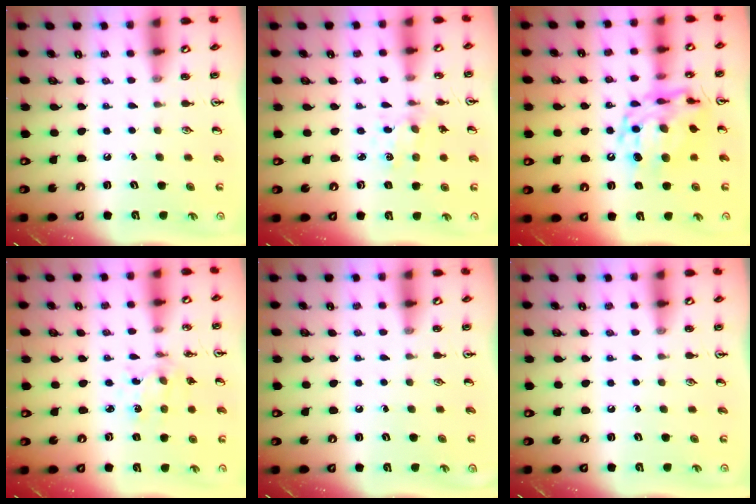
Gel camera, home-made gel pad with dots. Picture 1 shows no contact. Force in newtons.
{"total": 1.1, "press": 1.1, "slide": 0.3}
{"total": 14.1, "press": 14.0, "slide": 1.5}
{"total": 2.2, "press": 2.2, "slide": 0.4}
{"total": 0.0}
{"total": 0.0}